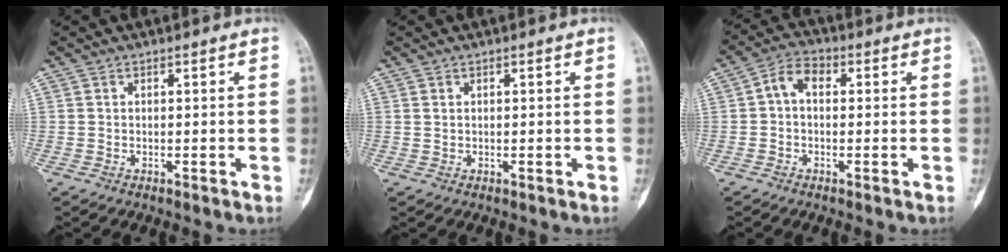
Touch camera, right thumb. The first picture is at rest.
{"total": 0.6, "force": [0.3, 0.4, 0.3], "torque": [-0.004, 0.000, 0.006]}
{"total": 5.0, "force": [0.3, 3.4, 3.7], "torque": [-0.054, 0.017, -0.006]}